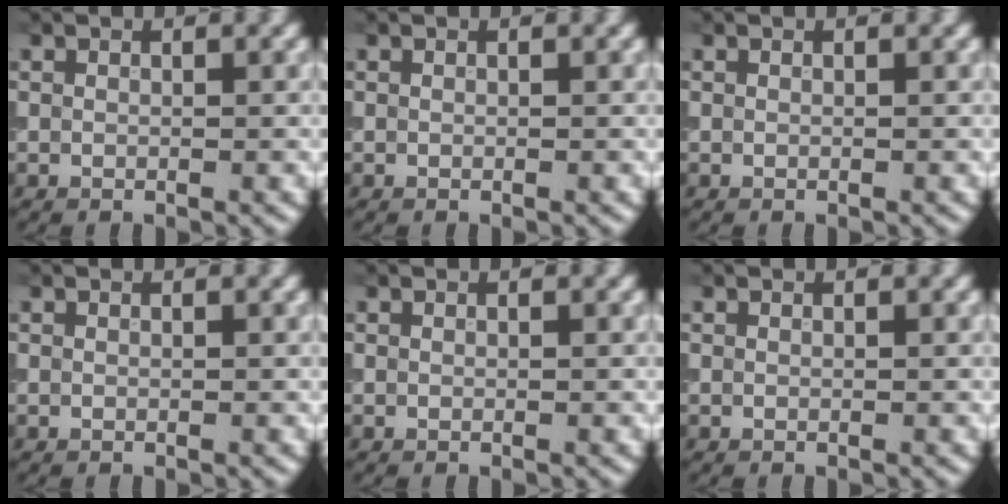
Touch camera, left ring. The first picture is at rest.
{"total": 0.0}
{"total": 0.0}
{"total": 0.0}
{"total": 0.0}
{"total": 0.0}